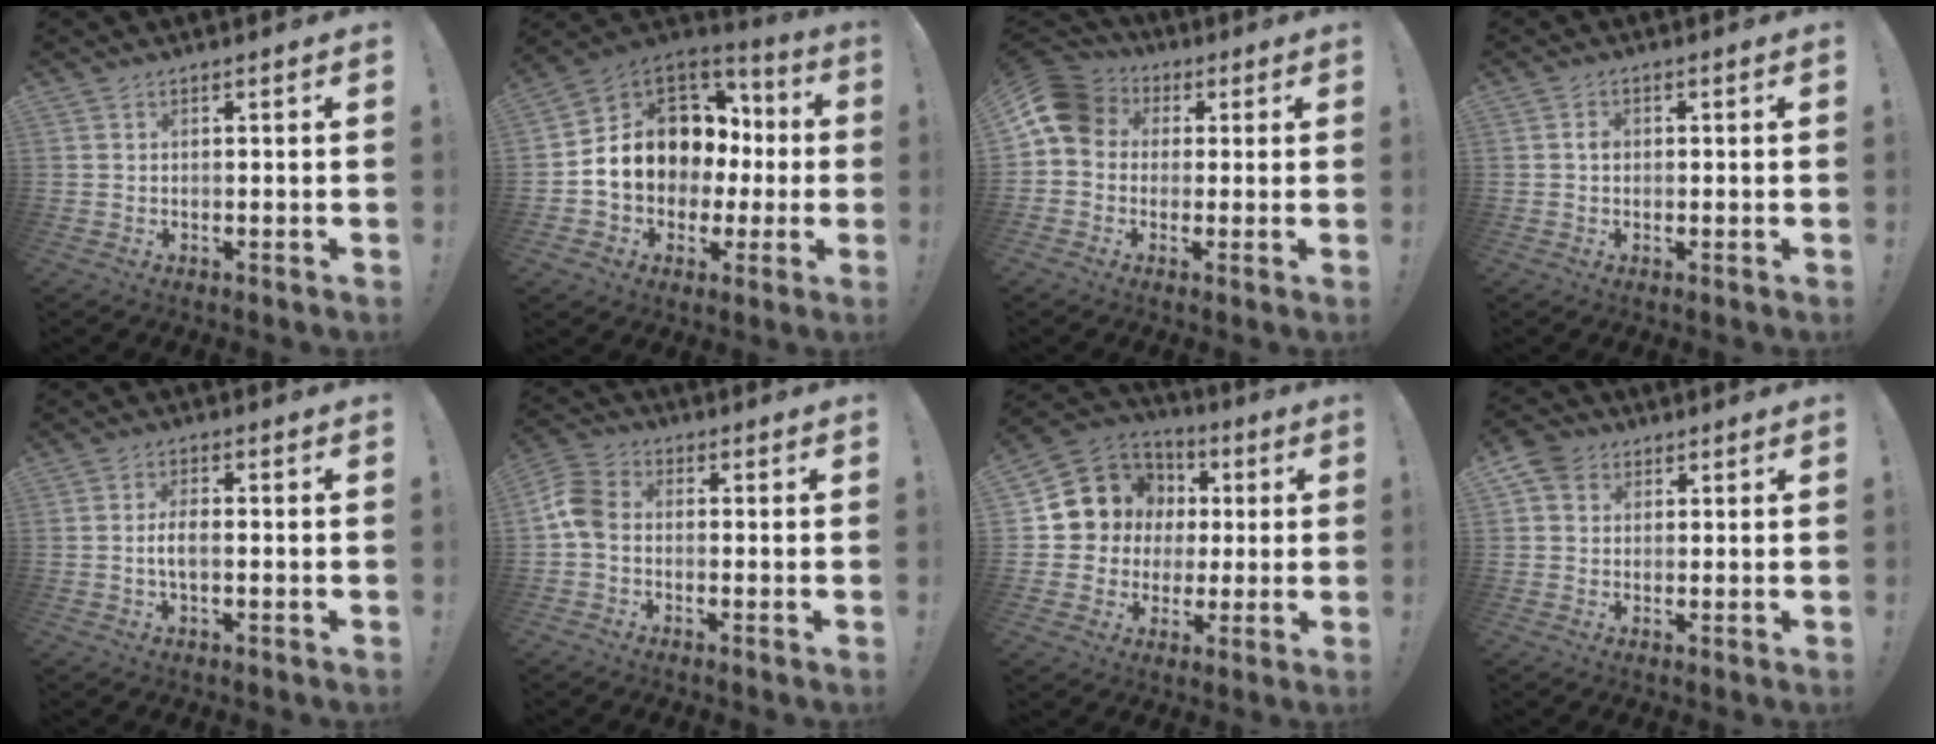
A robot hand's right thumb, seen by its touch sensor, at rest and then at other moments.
{"total": 14.5, "force": [1.2, 12.2, 7.7], "torque": [-0.115, -0.004, 0.046]}
{"total": 10.9, "force": [1.7, 9.3, 5.4], "torque": [-0.094, 0.006, 0.041]}
{"total": 1.7, "force": [0.0, 1.2, 1.2], "torque": [-0.022, 0.006, 0.000]}
{"total": 4.5, "force": [-0.8, 1.9, 4.0], "torque": [-0.084, 0.002, -0.018]}
{"total": 7.9, "force": [-1.0, 5.7, 5.4], "torque": [-0.125, 0.016, -0.010]}
{"total": 11.1, "force": [2.9, 10.4, 2.2], "torque": [-0.034, -0.020, 0.078]}
{"total": 5.5, "force": [2.3, 4.5, 2.1], "torque": [-0.036, -0.001, 0.044]}